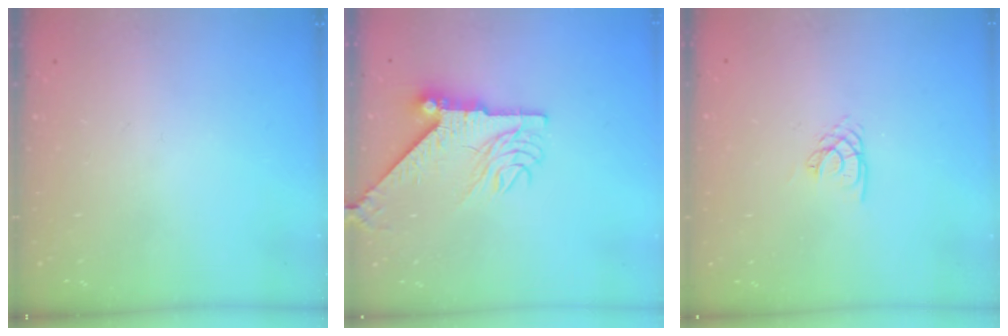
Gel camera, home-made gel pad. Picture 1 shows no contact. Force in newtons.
{"total": 10.0, "press": 9.8, "slide": 1.6}
{"total": 2.2, "press": 2.2, "slide": 0.2}